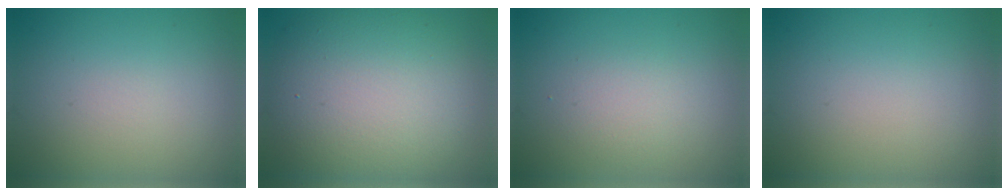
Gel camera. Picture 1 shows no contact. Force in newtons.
{"total": 10.7, "press": 10.6, "slide": 1.3}
{"total": 1.8, "press": 1.8, "slide": 0.0}
{"total": 0.0}